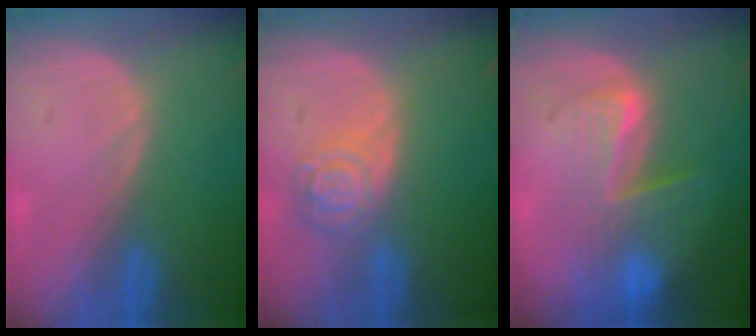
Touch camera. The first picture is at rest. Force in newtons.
{"total": 5.3, "press": 4.8, "slide": 2.3}
{"total": 6.8, "press": 6.6, "slide": 1.5}